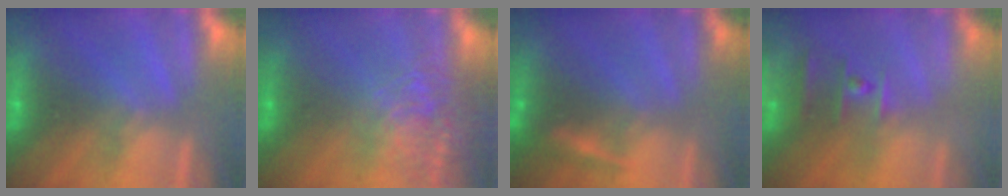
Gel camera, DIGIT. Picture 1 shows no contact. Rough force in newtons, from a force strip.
{"total": 7.0}
{"total": 5.0}
{"total": 2.4}